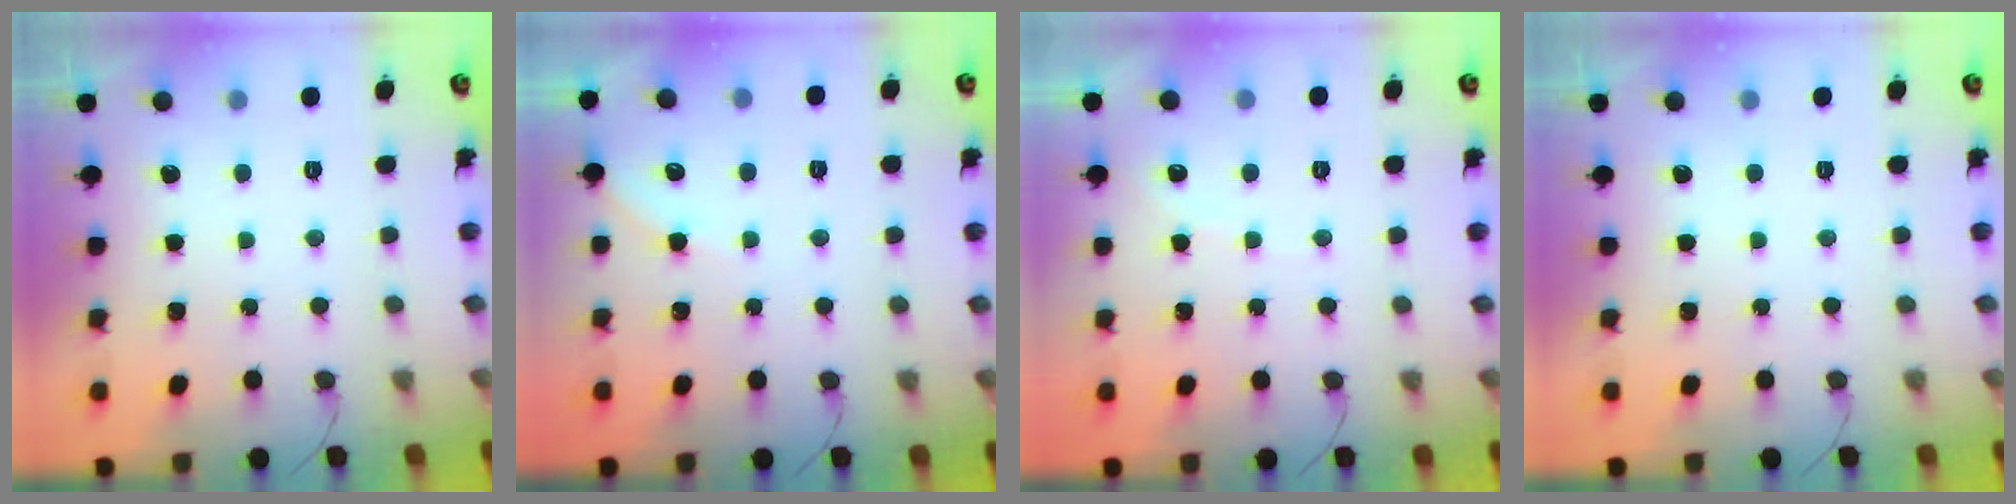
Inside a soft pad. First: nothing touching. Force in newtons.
{"total": 3.3, "press": 3.2, "slide": 0.5}
{"total": 2.8, "press": 2.8, "slide": 0.5}
{"total": 0.0}